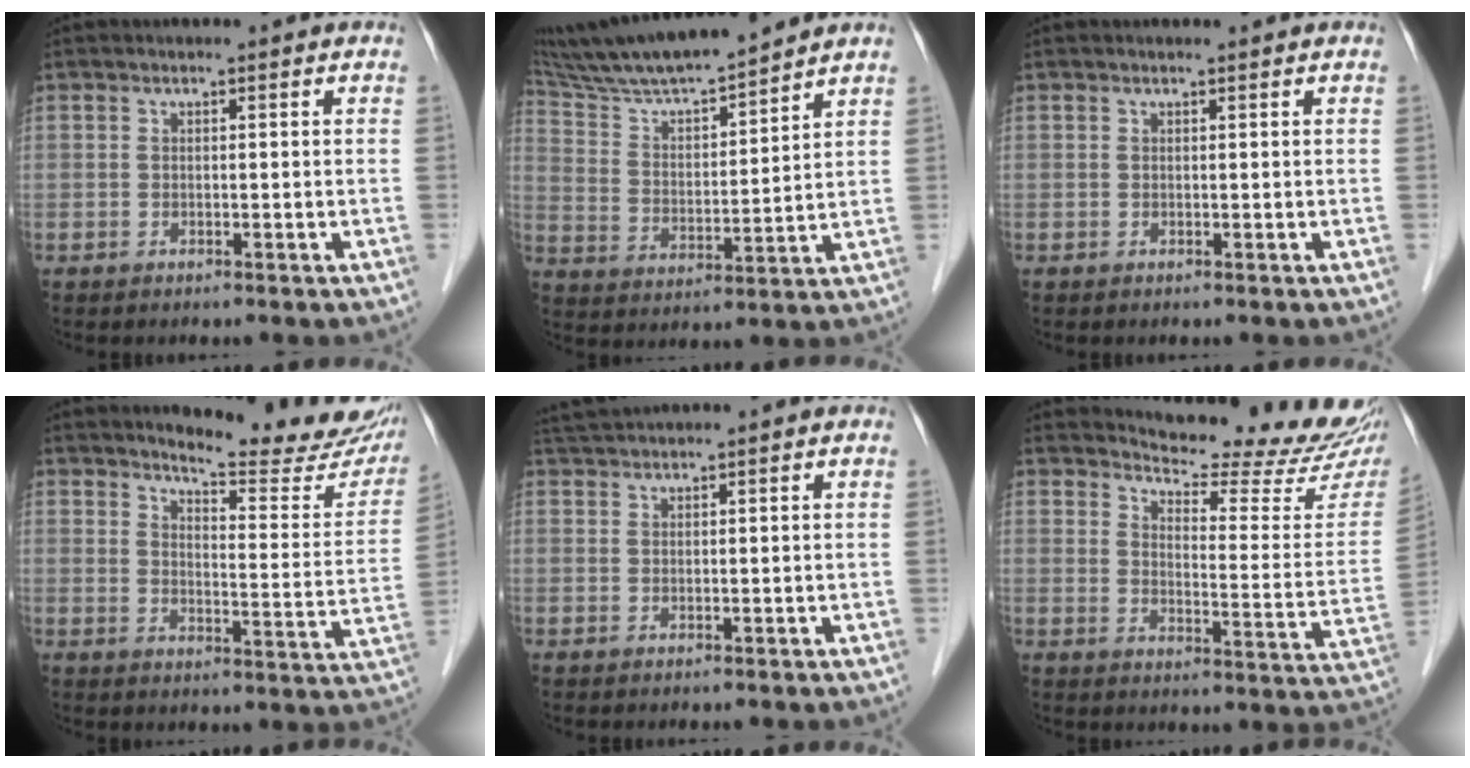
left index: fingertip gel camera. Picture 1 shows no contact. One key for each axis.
{"total": 15.0, "fx": 13.6, "fy": 0.5, "fz": 6.3, "tx": -0.120, "ty": 0.008, "tz": 0.243}
{"total": 0.7, "fx": 0.7, "fy": 0.0, "fz": 0.1, "tx": -0.006, "ty": 0.004, "tz": 0.011}
{"total": 17.5, "fx": 16.0, "fy": 2.6, "fz": 6.5, "tx": -0.072, "ty": -0.076, "tz": 0.185}
{"total": 3.3, "fx": 3.2, "fy": -0.5, "fz": 0.7, "tx": -0.015, "ty": 0.022, "tz": 0.065}
{"total": 18.5, "fx": 17.5, "fy": 1.3, "fz": 6.0, "tx": -0.085, "ty": -0.096, "tz": 0.209}